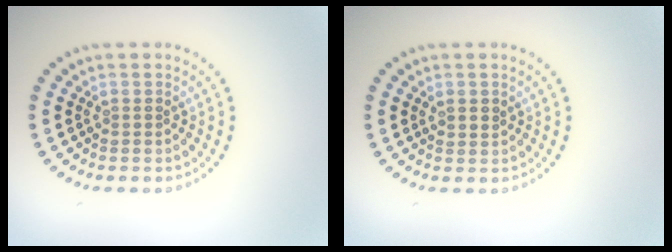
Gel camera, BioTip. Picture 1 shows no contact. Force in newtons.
{"total": 1.1, "press": 1.0, "slide": 0.5}